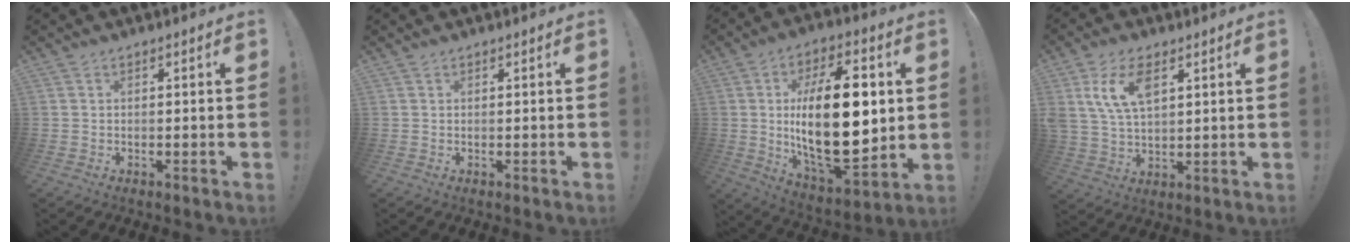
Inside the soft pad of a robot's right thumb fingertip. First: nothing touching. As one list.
[{"total": 0.0}, {"total": 28.5, "force": [2.4, 13.3, 25.0], "torque": [-0.448, -0.019, 0.042]}, {"total": 11.0, "force": [4.7, 6.3, 7.7], "torque": [-0.144, -0.007, 0.085]}]